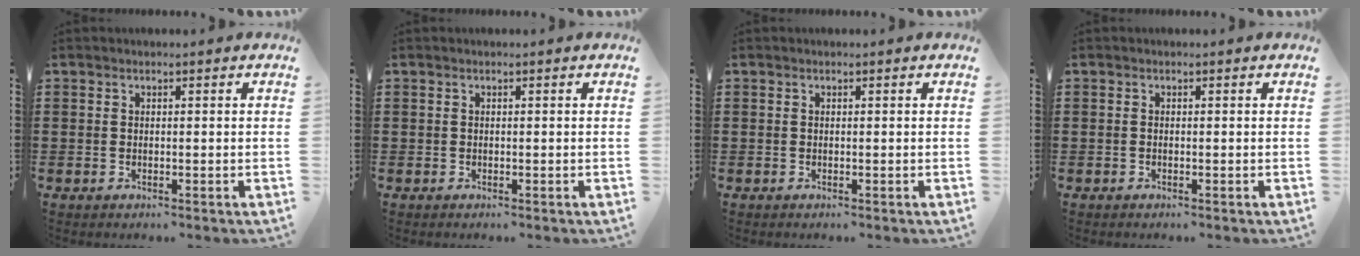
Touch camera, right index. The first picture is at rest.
{"total": 0.0}
{"total": 0.0}
{"total": 0.0}